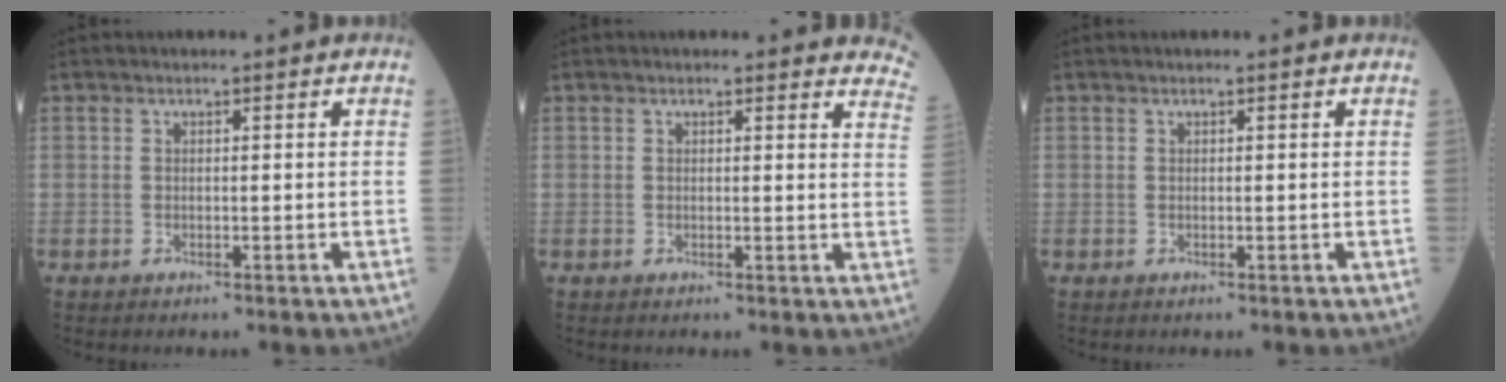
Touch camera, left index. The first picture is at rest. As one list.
[{"total": 8.9, "force": [8.4, 2.1, 1.9], "torque": [0.016, -0.025, 0.053]}, {"total": 0.0}]